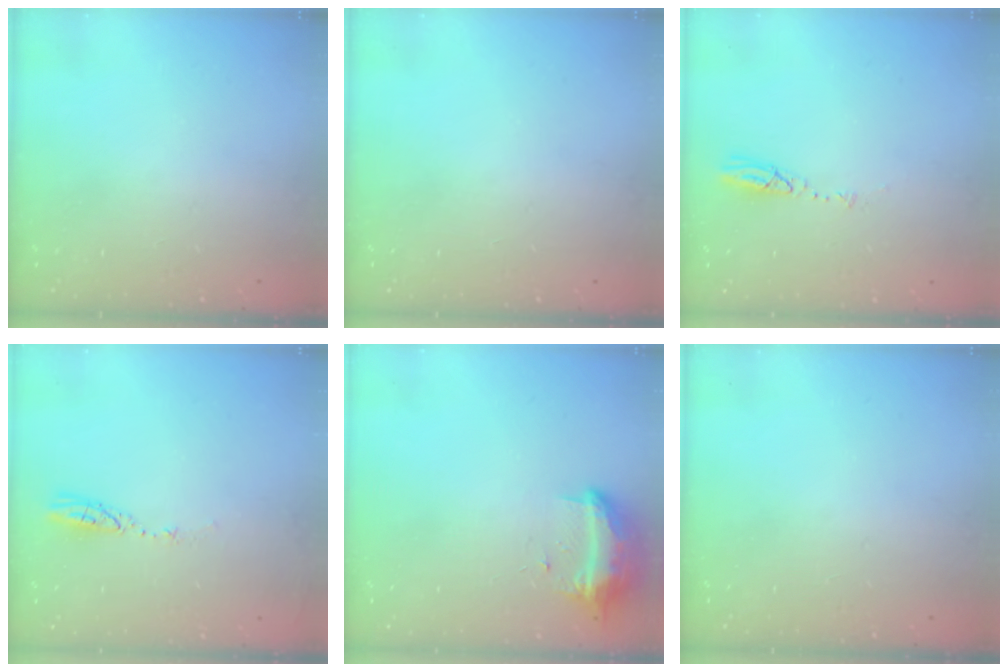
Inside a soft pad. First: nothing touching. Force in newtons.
{"total": 0.0}
{"total": 3.9, "press": 3.9, "slide": 0.4}
{"total": 3.6, "press": 3.6, "slide": 0.3}
{"total": 9.4, "press": 9.4, "slide": 0.6}
{"total": 0.0}